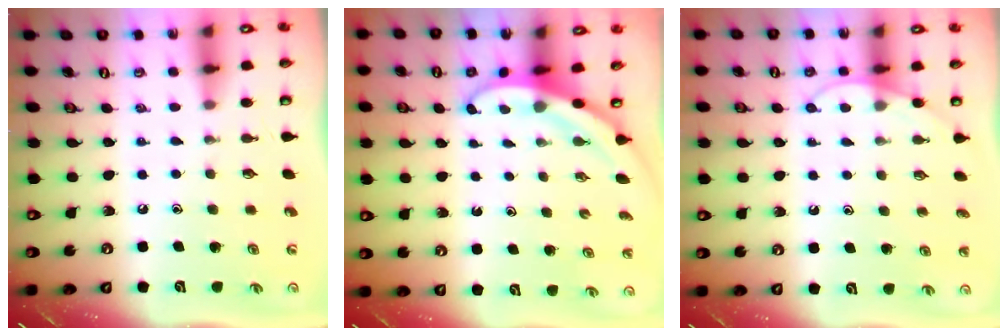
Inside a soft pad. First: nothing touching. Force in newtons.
{"total": 3.2, "press": 3.2, "slide": 0.2}
{"total": 6.0, "press": 6.0, "slide": 0.5}